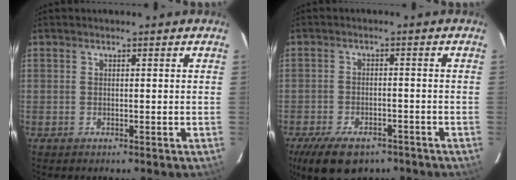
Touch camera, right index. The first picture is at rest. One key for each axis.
{"total": 13.2, "fx": -8.9, "fy": 7.0, "fz": 6.9, "tx": -0.155, "ty": -0.014, "tz": -0.130}